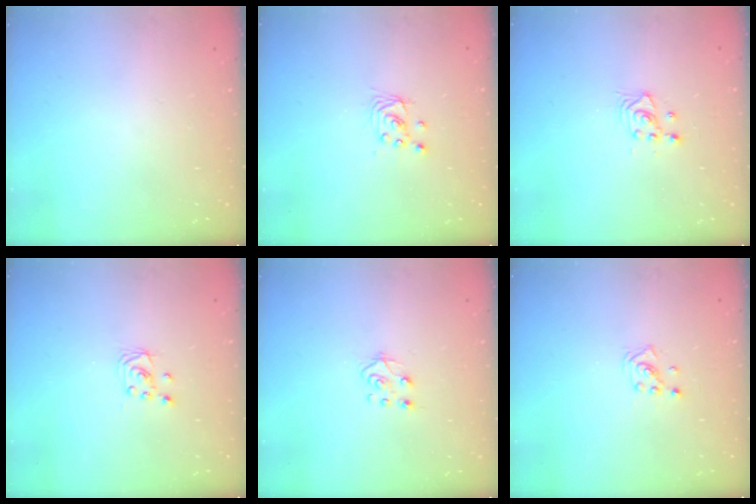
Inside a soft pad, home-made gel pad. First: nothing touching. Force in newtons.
{"total": 2.8, "press": 2.8, "slide": 0.2}
{"total": 3.2, "press": 3.2, "slide": 0.4}
{"total": 2.3, "press": 2.2, "slide": 0.3}
{"total": 6.9, "press": 6.9, "slide": 0.6}
{"total": 1.4, "press": 1.4, "slide": 0.1}